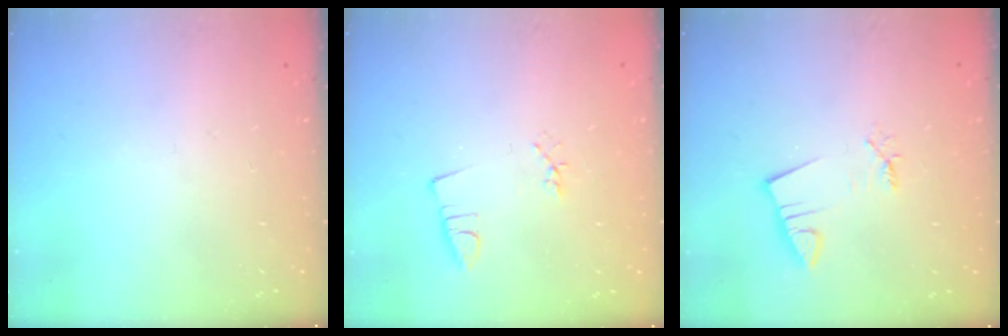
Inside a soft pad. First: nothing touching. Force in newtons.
{"total": 2.2, "press": 1.7, "slide": 1.4}
{"total": 2.4, "press": 2.4, "slide": 0.3}